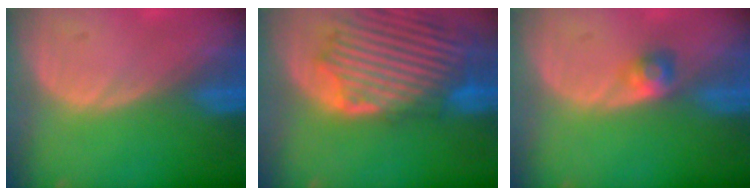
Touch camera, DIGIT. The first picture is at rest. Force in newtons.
{"total": 13.4, "press": 11.6, "slide": 6.6}
{"total": 2.4, "press": 2.3, "slide": 0.7}